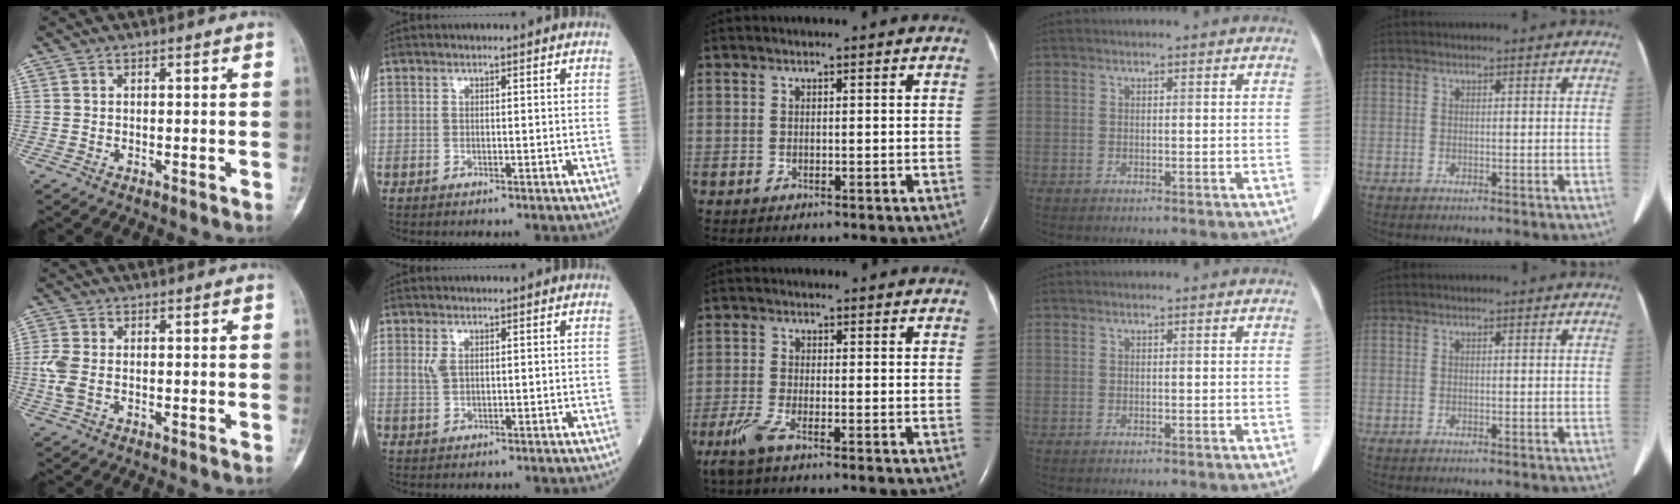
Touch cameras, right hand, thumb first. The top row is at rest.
{"thumb": {"total": 4.0, "force": [-0.9, 1.9, 3.4], "torque": [-0.101, 0.002, -0.021]}, "index": {"total": 1.7, "force": [0.7, 0.8, 1.3], "torque": [-0.030, 0.001, 0.017]}, "middle": {"total": 4.1, "force": [-2.8, 0.4, 2.9], "torque": [-0.071, -0.011, -0.059]}}